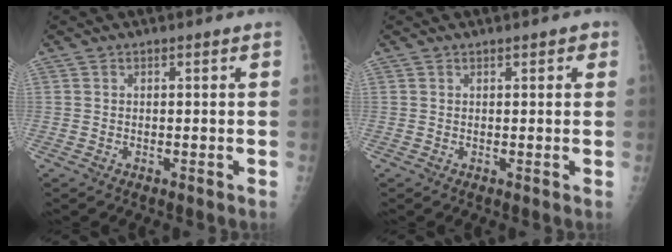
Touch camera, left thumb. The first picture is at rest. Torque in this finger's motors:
{"motor_torque": [-0.18, -0.01, 0.10, 0.14, 0.02]}